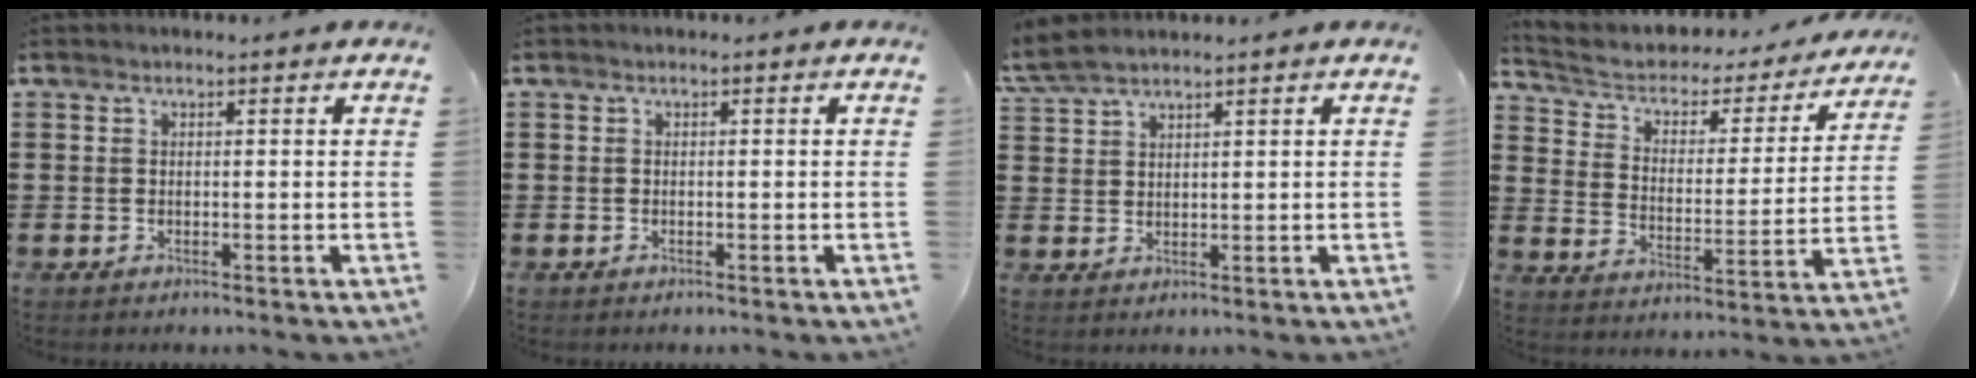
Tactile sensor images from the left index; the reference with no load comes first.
{"total": 0.0}
{"total": 3.6, "force": [3.1, 0.9, 1.6], "torque": [-0.041, 0.001, 0.059]}
{"total": 3.5, "force": [2.3, 2.2, 1.4], "torque": [-0.046, -0.017, 0.030]}